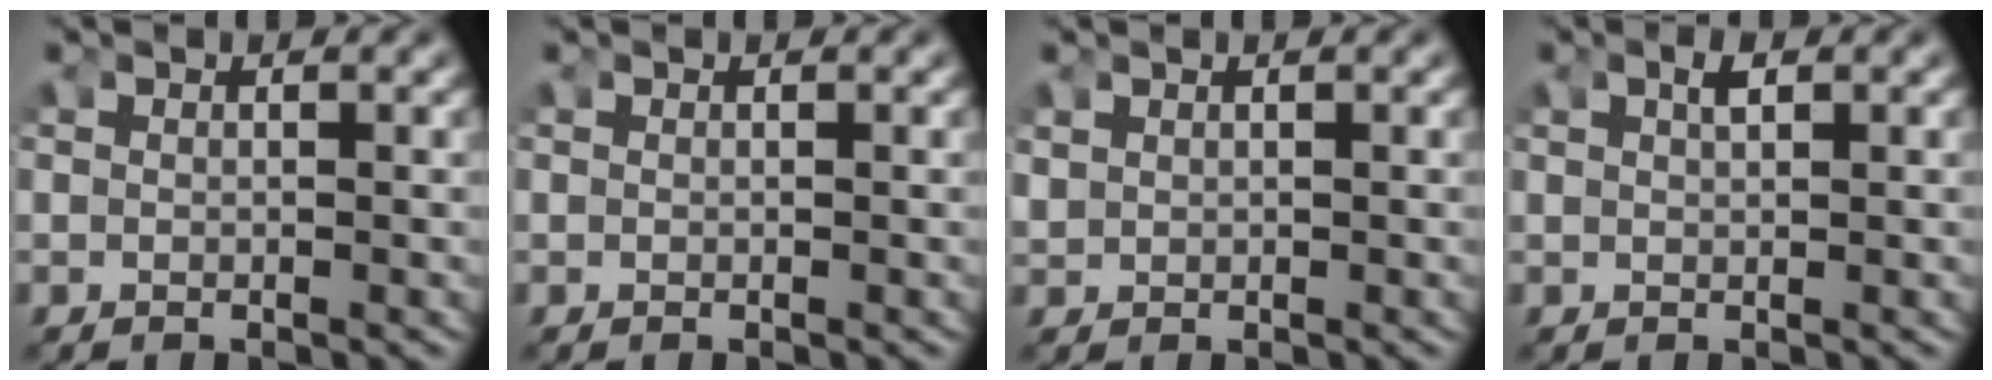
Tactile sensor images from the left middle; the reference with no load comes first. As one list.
[{"total": 0.0}, {"total": 0.8, "force": [0.6, 0.4, 0.3], "torque": [-0.012, 0.001, 0.017]}, {"total": 1.0, "force": [0.5, -0.2, 0.8], "torque": [-0.009, 0.005, 0.009]}]